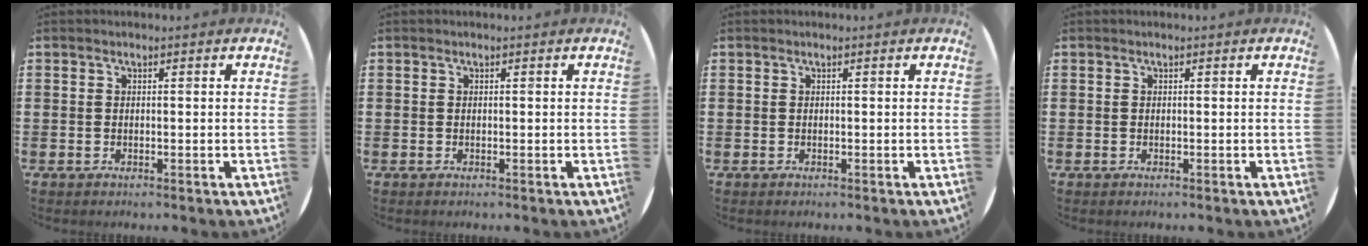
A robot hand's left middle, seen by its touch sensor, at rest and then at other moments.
{"total": 0.0}
{"total": 0.0}
{"total": 0.0}